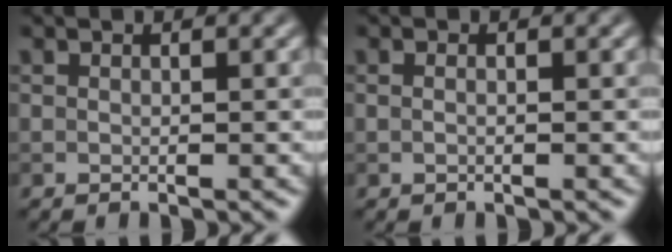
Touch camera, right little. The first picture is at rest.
{"total": 0.8, "force": [0.2, 0.4, 0.6], "torque": [-0.006, -0.007, -0.005]}